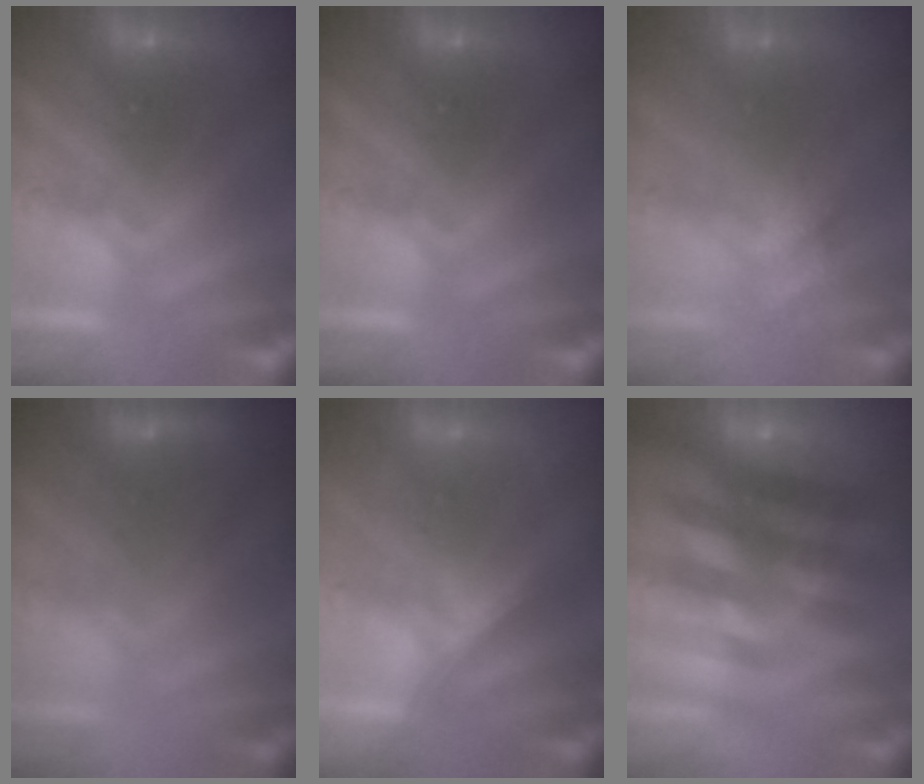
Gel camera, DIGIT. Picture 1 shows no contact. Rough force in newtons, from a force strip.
{"total": 0.0}
{"total": 2.8}
{"total": 3.0}
{"total": 1.8}
{"total": 2.4}